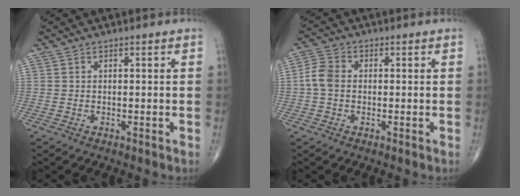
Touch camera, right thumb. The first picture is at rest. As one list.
[{"total": 4.7, "force": [-0.3, 3.5, 3.2], "torque": [-0.067, 0.014, -0.013]}]